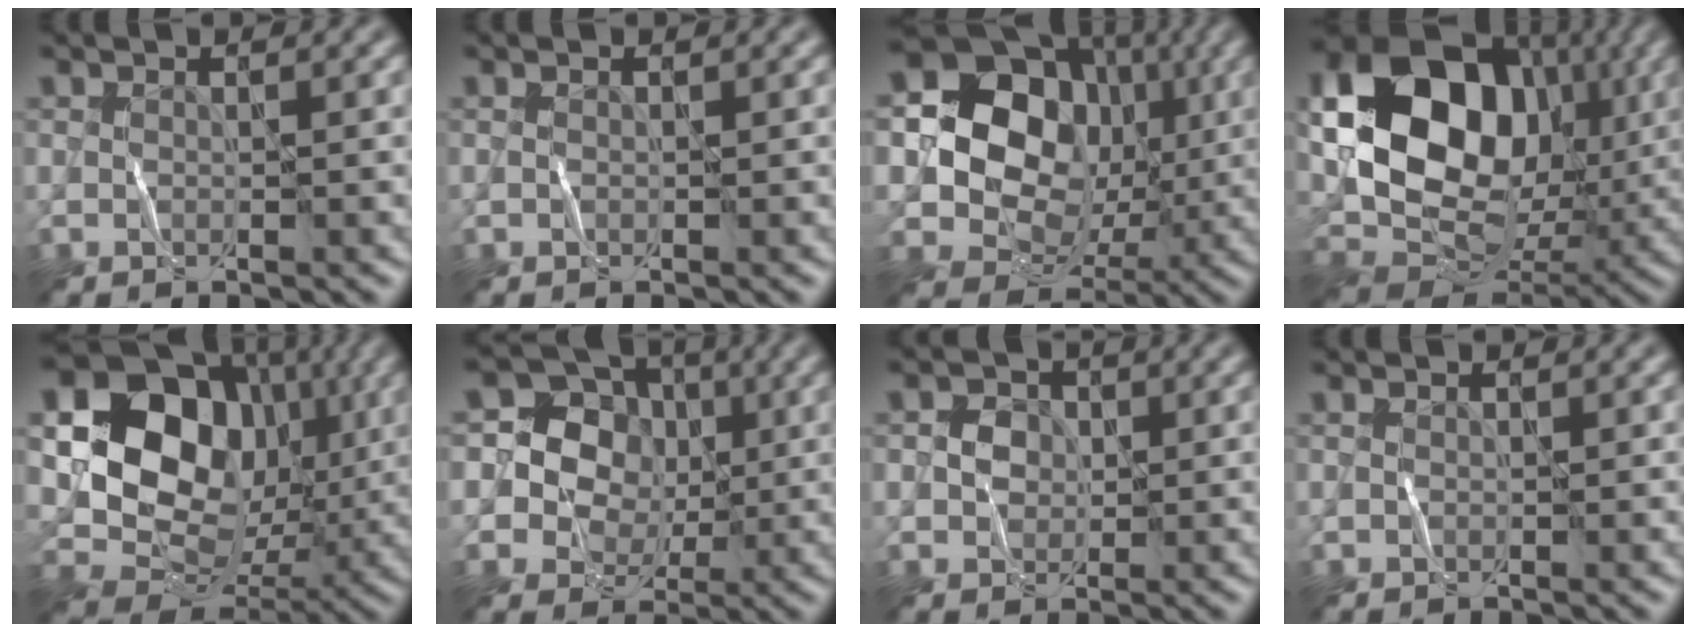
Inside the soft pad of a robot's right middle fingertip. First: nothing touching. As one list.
[{"total": 0.0}, {"total": 11.0, "force": [0.9, 9.3, 5.9], "torque": [-0.097, -0.005, 0.006]}, {"total": 17.2, "force": [3.4, 13.1, 10.5], "torque": [-0.194, 0.018, 0.065]}, {"total": 15.7, "force": [3.3, 12.7, 8.5], "torque": [-0.159, 0.021, 0.068]}, {"total": 6.8, "force": [0.6, 6.3, 2.4], "torque": [-0.022, 0.024, -0.012]}, {"total": 1.9, "force": [0.1, 1.8, 0.6], "torque": [-0.013, 0.002, -0.002]}, {"total": 0.0}]